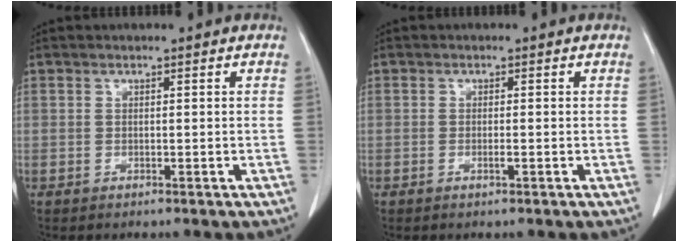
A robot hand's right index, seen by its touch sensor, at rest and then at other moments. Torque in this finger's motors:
{"motor_torque": [-0.07, -0.16, 0.00, 0.01]}